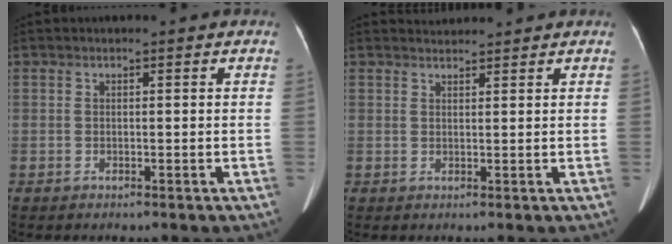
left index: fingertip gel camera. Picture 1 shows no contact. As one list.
[{"total": 1.8, "force": [1.8, 0.0, -0.3], "torque": [-0.004, 0.015, 0.035]}]